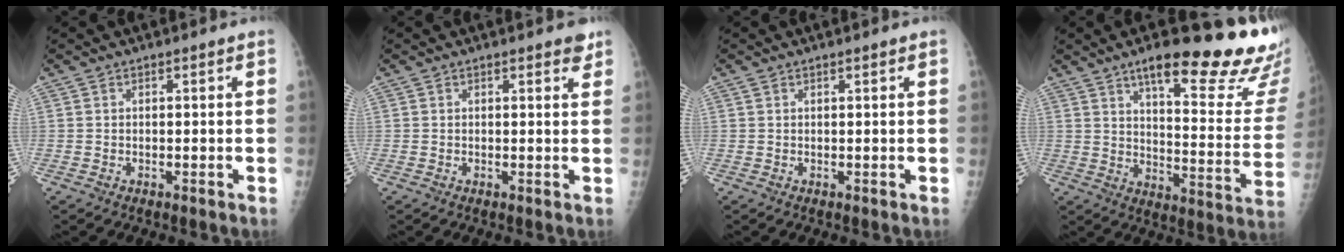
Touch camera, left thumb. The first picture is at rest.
{"total": 1.8, "force": [1.4, 0.7, 0.9], "torque": [0.000, -0.006, 0.012]}
{"total": 0.9, "force": [0.7, 0.2, 0.6], "torque": [-0.009, 0.001, 0.013]}
{"total": 25.5, "force": [17.1, 5.9, 18.0], "torque": [-0.203, -0.082, 0.232]}